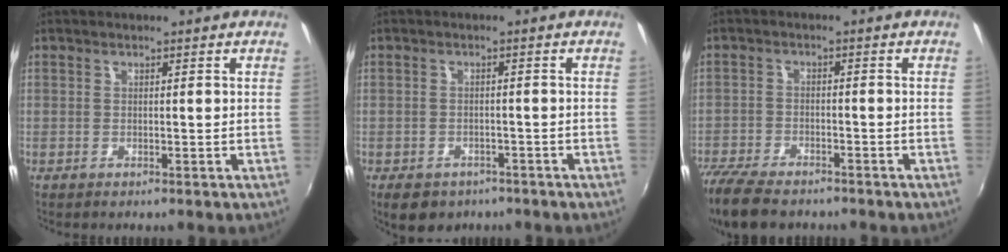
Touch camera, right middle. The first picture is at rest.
{"total": 6.0, "force": [-4.0, 3.8, 2.3], "torque": [-0.052, -0.012, -0.054]}
{"total": 11.8, "force": [-9.8, 3.9, 5.4], "torque": [-0.142, -0.034, -0.177]}